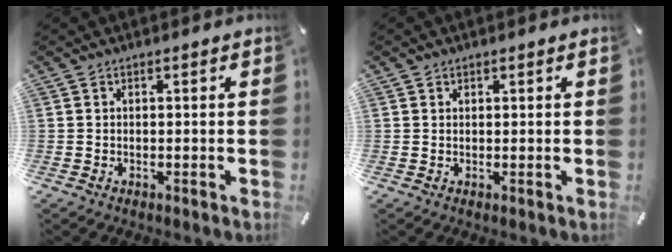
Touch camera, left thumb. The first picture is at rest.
{"total": 0.7, "force": [0.4, 0.5, -0.2], "torque": [0.004, 0.002, 0.008]}